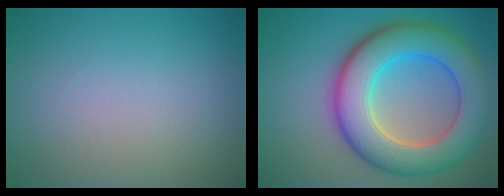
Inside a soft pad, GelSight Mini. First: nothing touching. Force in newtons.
{"total": 10.1, "press": 10.1, "slide": 0.3}